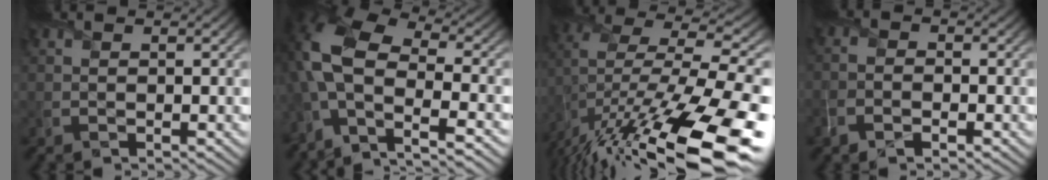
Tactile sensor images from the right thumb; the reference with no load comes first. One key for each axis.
{"total": 13.5, "fx": -2.8, "fy": 7.5, "fz": 10.9, "tx": -0.252, "ty": -0.006, "tz": -0.060}
{"total": 18.2, "fx": -8.2, "fy": 6.5, "fz": 14.9, "tx": -0.259, "ty": -0.003, "tz": -0.110}
{"total": 3.1, "fx": -1.8, "fy": 1.6, "fz": 2.0, "tx": -0.043, "ty": -0.005, "tz": -0.043}